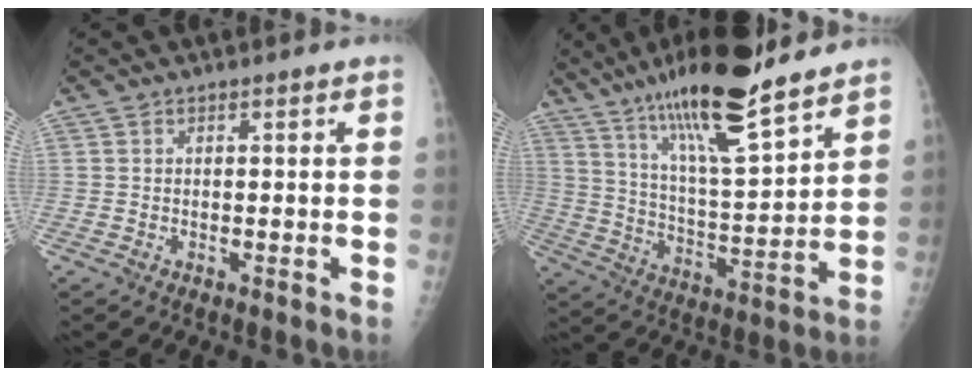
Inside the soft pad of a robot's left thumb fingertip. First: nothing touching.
{"total": 18.7, "force": [13.9, 3.3, 12.1], "torque": [-0.190, -0.071, 0.241]}